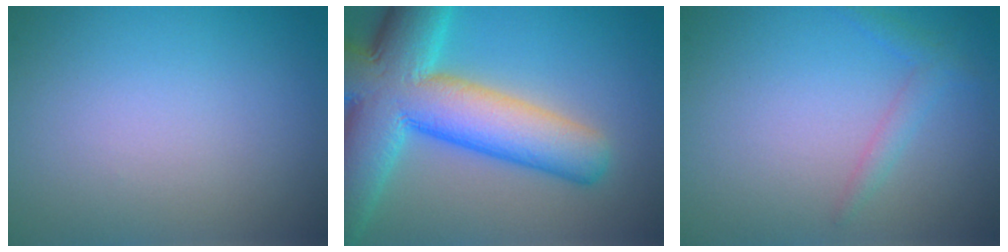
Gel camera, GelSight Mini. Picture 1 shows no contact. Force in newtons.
{"total": 13.1, "press": 13.1, "slide": 0.2}
{"total": 1.4, "press": 1.4, "slide": 0.1}